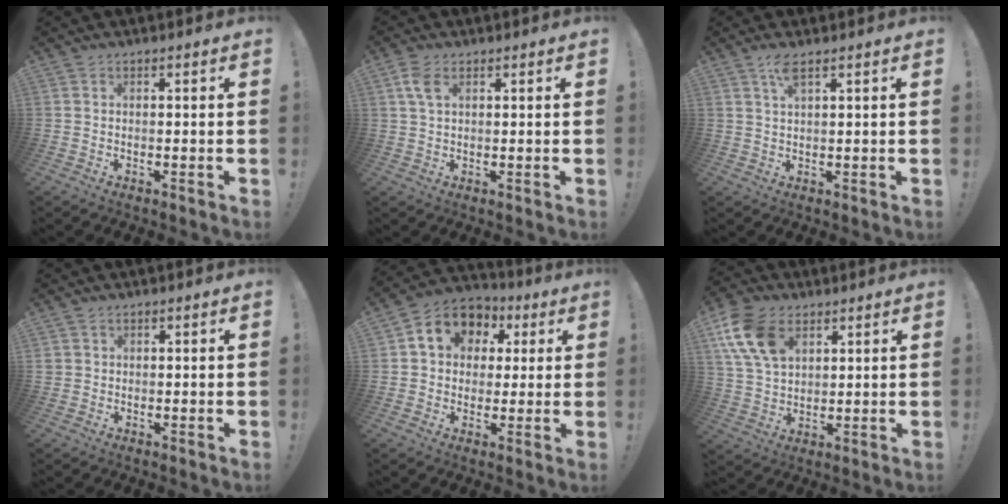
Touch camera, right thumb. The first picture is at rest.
{"total": 4.6, "force": [1.9, 2.4, 3.4], "torque": [-0.067, 0.001, 0.037]}
{"total": 3.5, "force": [2.0, 0.6, 2.8], "torque": [-0.056, -0.002, 0.035]}
{"total": 1.7, "force": [0.7, 1.5, 0.1], "torque": [0.004, -0.001, 0.013]}
{"total": 11.0, "force": [3.6, 9.0, 5.1], "torque": [-0.075, -0.009, 0.071]}
{"total": 14.7, "force": [6.8, 9.9, 8.6], "torque": [-0.163, -0.023, 0.134]}